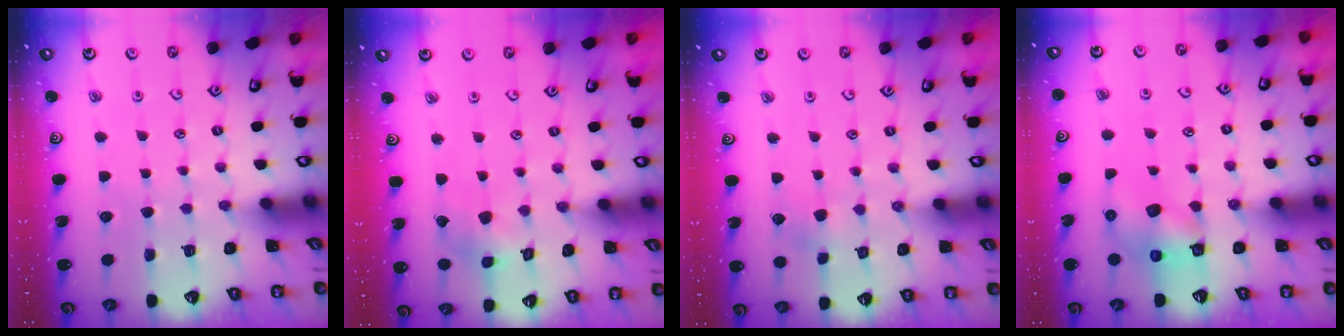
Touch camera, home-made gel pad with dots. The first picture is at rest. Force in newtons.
{"total": 3.7, "press": 3.7, "slide": 0.4}
{"total": 2.9, "press": 2.8, "slide": 0.9}
{"total": 6.3, "press": 6.2, "slide": 0.6}